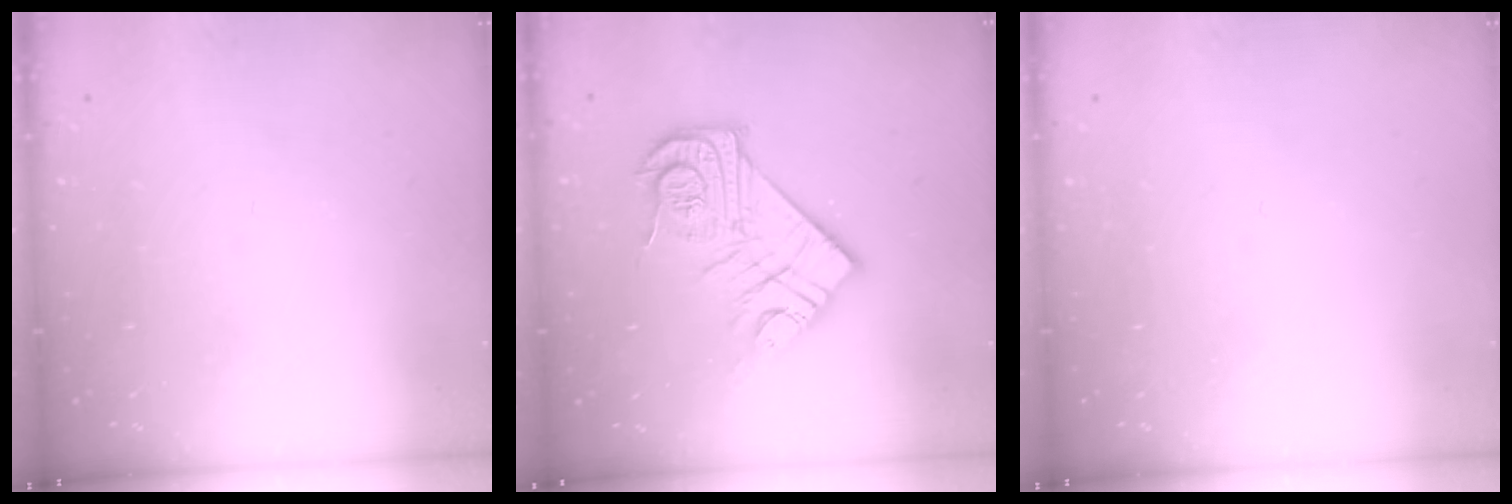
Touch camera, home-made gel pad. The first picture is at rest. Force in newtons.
{"total": 16.9, "press": 16.9, "slide": 1.5}
{"total": 0.0}